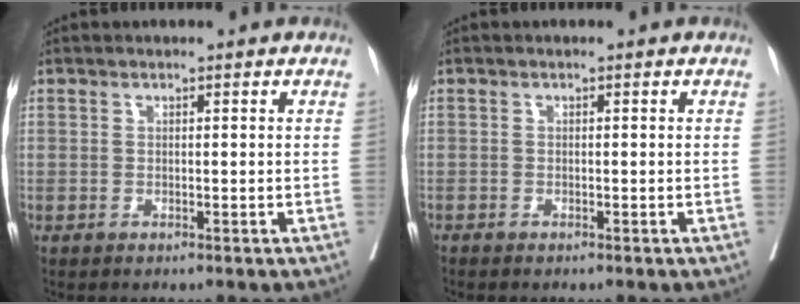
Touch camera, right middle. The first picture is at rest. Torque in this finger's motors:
{"motor_torque": [0.72, -1.15, 0.25, 0.05]}